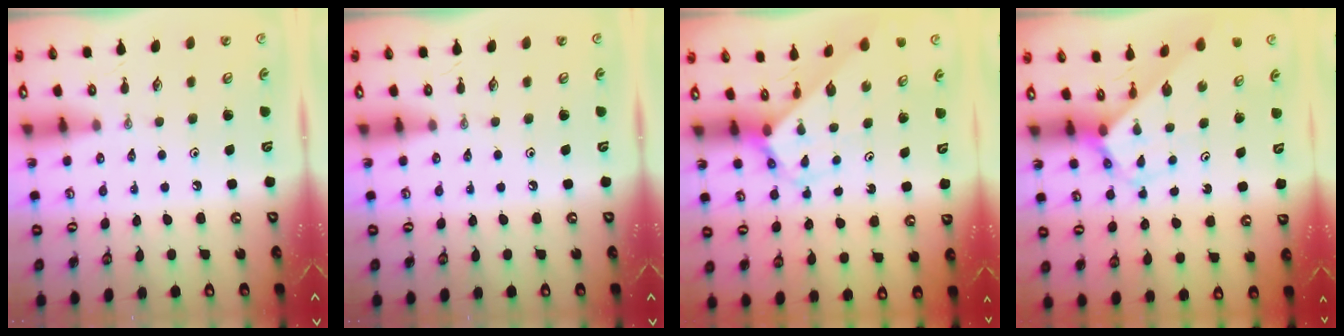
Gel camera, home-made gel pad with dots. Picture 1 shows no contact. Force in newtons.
{"total": 0.0}
{"total": 2.8, "press": 2.8, "slide": 0.1}
{"total": 2.8, "press": 2.8, "slide": 0.1}